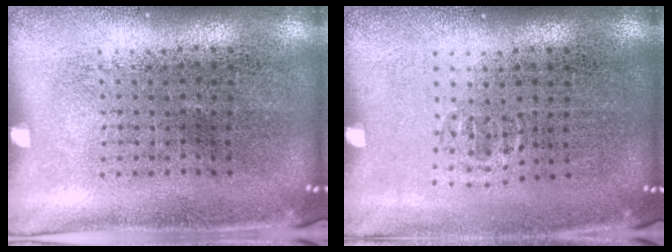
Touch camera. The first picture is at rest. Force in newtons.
{"total": 0.6, "press": 0.4, "slide": 0.4}